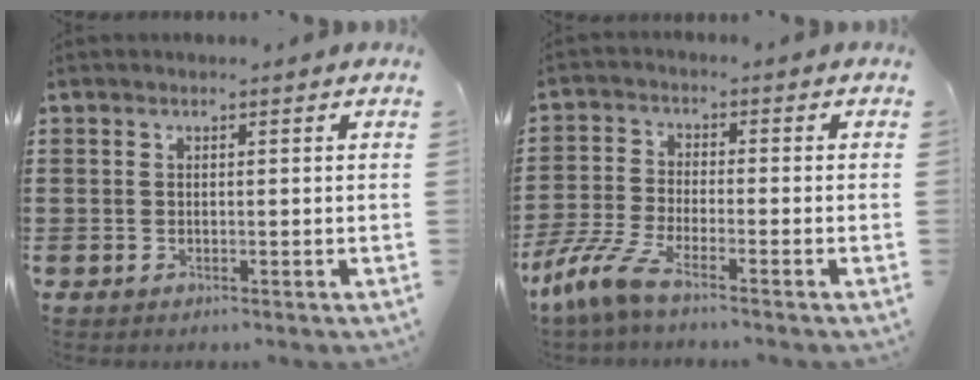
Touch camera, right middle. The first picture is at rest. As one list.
[{"total": 6.4, "force": [-5.0, 0.8, 4.0], "torque": [-0.112, -0.019, -0.105]}]